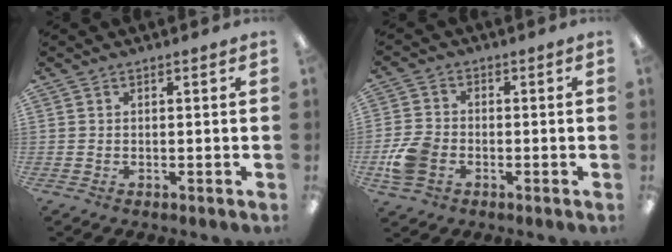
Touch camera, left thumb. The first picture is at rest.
{"total": 8.2, "force": [-2.7, 6.1, 4.8], "torque": [-0.092, 0.015, -0.047]}